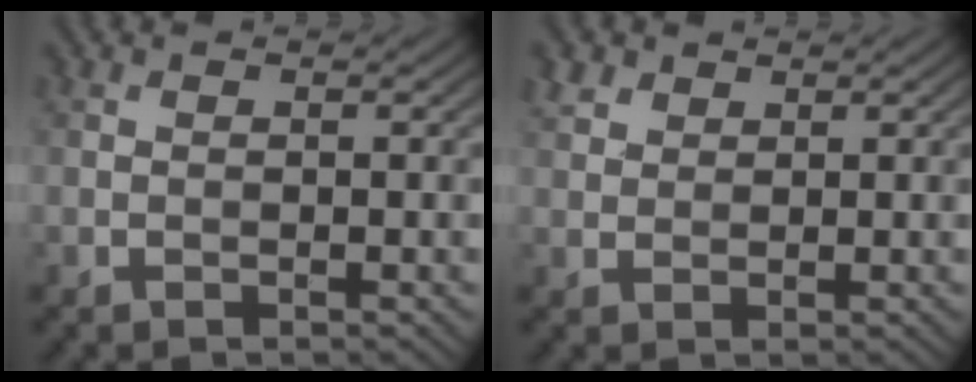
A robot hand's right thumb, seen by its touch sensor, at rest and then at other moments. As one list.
[{"total": 2.2, "force": [1.5, 1.4, 0.7], "torque": [-0.019, 0.006, 0.034]}]